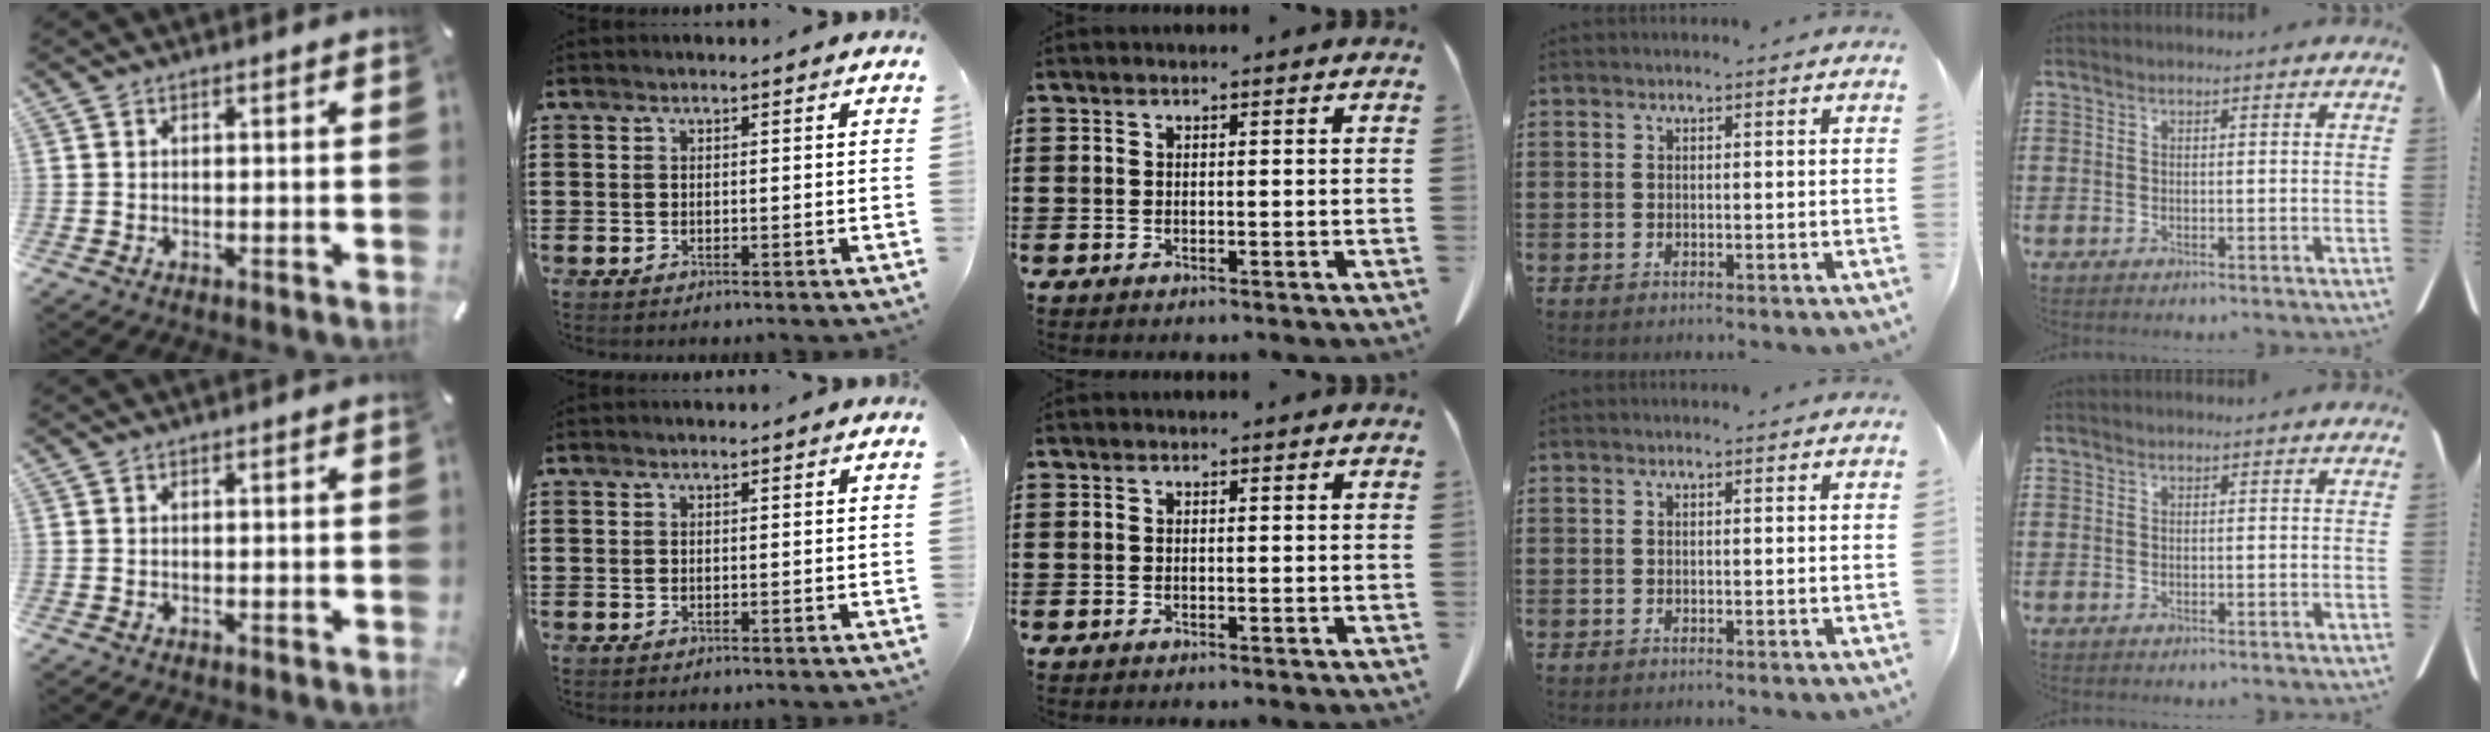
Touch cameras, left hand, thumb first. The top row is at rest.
{}